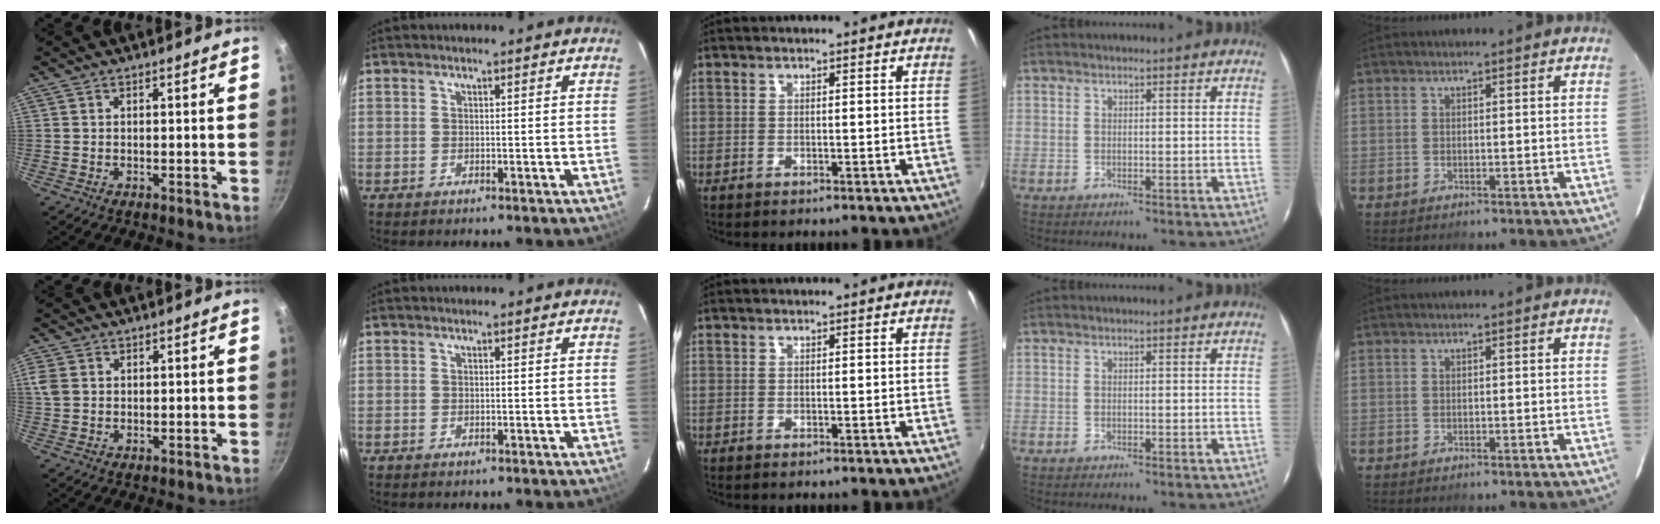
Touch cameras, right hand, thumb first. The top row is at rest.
{"thumb": {"total": 3.6, "force": [1.0, 2.7, 2.2], "torque": [-0.043, 0.003, 0.024]}}